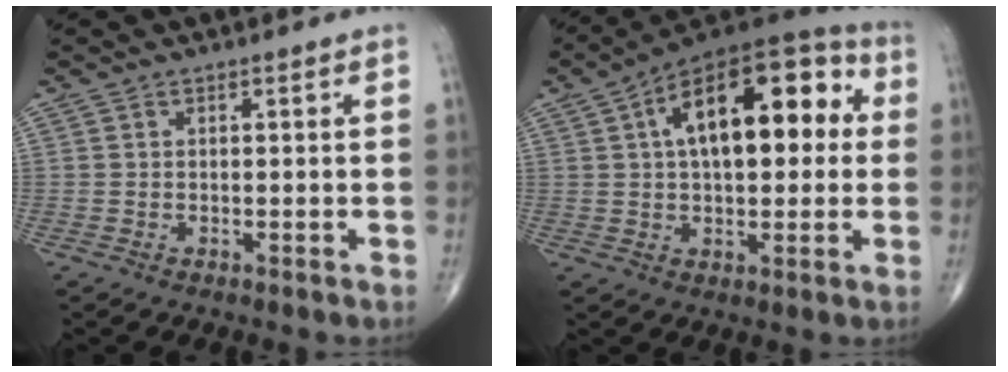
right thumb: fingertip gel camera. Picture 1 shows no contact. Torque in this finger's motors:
{"motor_torque": [0.01, 1.73, 1.44, 1.05, 0.13]}